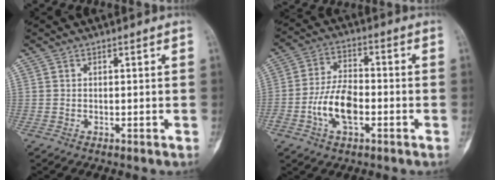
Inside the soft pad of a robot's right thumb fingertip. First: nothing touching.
{"total": 9.8, "force": [-3.0, 5.3, 7.7], "torque": [-0.142, 0.023, -0.059]}